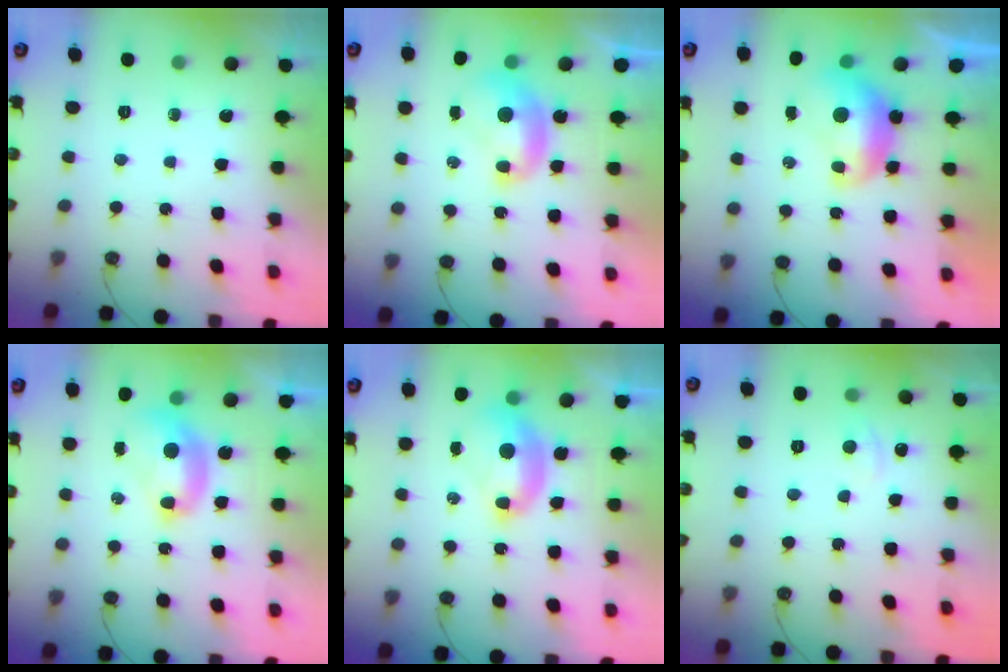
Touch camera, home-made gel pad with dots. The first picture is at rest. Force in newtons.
{"total": 1.6, "press": 1.6, "slide": 0.2}
{"total": 1.4, "press": 1.3, "slide": 0.4}
{"total": 2.7, "press": 2.7, "slide": 0.1}
{"total": 2.5, "press": 2.4, "slide": 0.6}
{"total": 1.7, "press": 1.6, "slide": 0.5}